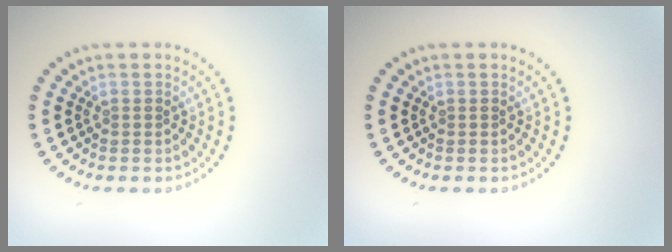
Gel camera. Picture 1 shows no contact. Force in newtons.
{"total": 0.0}